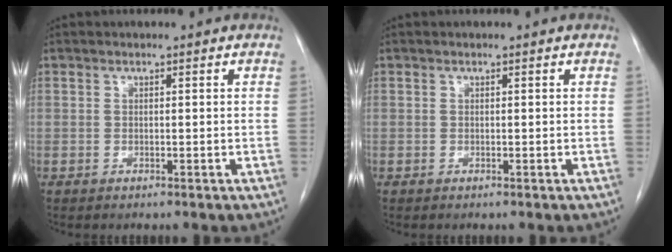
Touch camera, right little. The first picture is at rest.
{"total": 0.0}